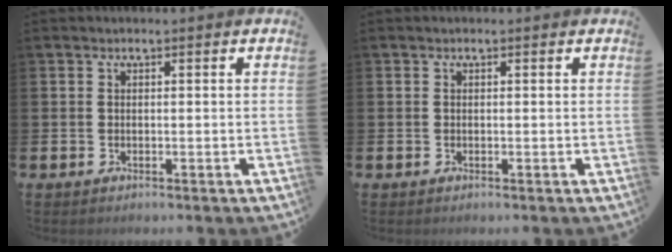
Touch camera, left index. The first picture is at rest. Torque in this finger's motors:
{"motor_torque": [0.12, -0.15, -0.14, 0.00]}